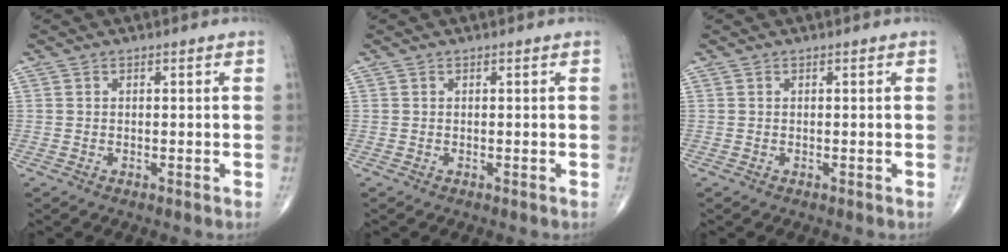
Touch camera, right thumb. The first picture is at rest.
{"total": 0.0}
{"total": 0.0}